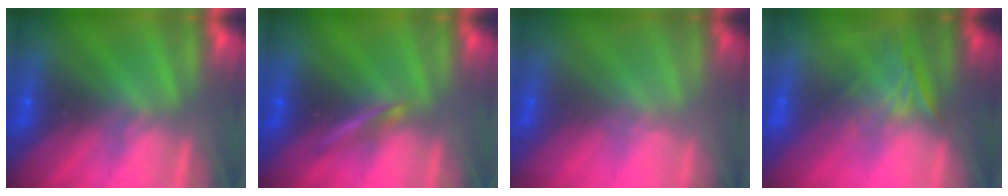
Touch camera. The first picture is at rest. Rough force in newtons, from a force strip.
{"total": 2.2}
{"total": 1.5}
{"total": 1.1}